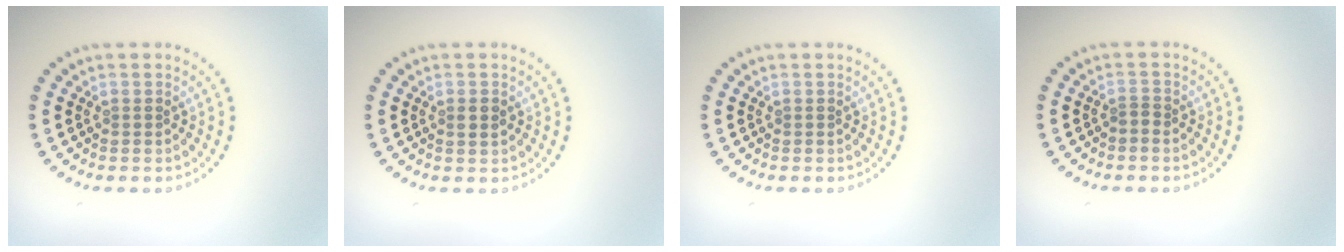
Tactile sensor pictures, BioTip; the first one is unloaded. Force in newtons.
{"total": 1.2, "press": 1.1, "slide": 0.3}
{"total": 0.0}
{"total": 0.6, "press": 0.4, "slide": 0.5}